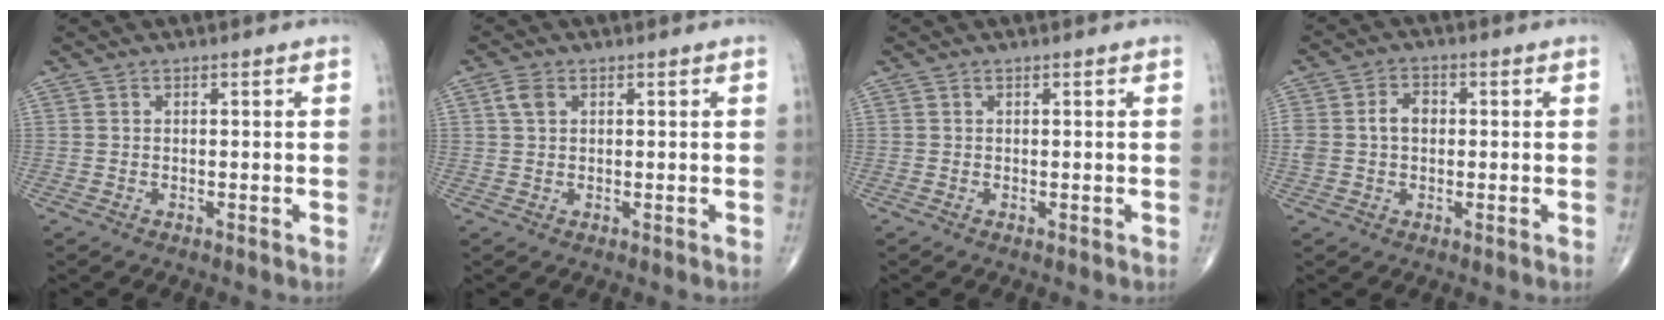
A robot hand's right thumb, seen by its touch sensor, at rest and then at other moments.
{"total": 2.4, "force": [0.9, 1.6, 1.6], "torque": [-0.034, 0.007, 0.018]}
{"total": 0.0}
{"total": 5.3, "force": [0.4, 3.8, 3.7], "torque": [-0.074, 0.019, 0.007]}